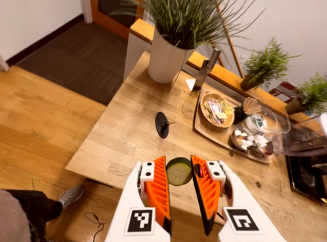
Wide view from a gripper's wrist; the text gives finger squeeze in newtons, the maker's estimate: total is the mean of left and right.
{"total": 9.8, "left": 10.4, "right": 9.2}